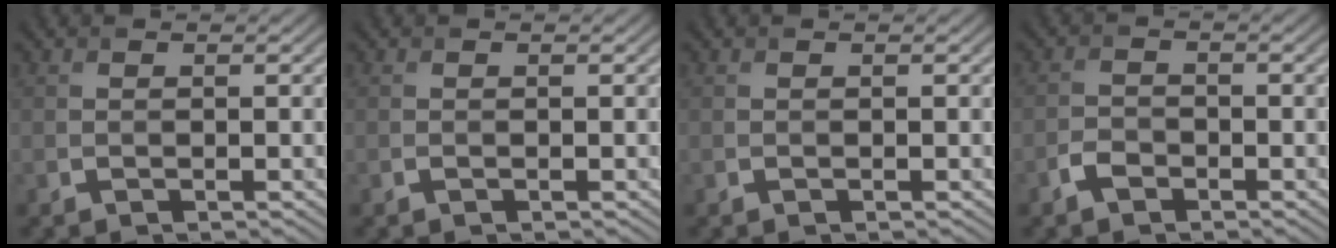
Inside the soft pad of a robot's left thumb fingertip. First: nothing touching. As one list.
[{"total": 0.0}, {"total": 0.0}, {"total": 2.2, "force": [-1.5, 1.4, 0.9], "torque": [-0.019, 0.003, -0.035]}]